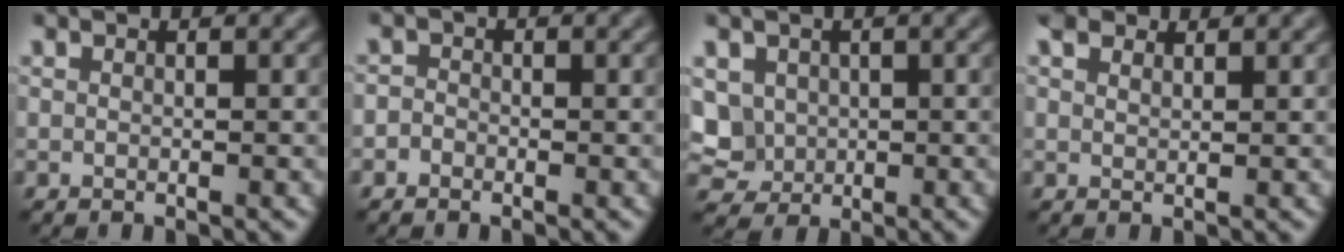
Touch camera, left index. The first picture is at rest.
{"total": 1.1, "force": [-0.8, 0.7, 0.1], "torque": [0.005, -0.004, -0.023]}
{"total": 4.2, "force": [0.5, 3.7, 1.9], "torque": [-0.048, 0.003, 0.008]}
{"total": 2.3, "force": [1.9, 0.9, 0.9], "torque": [-0.025, 0.008, 0.032]}